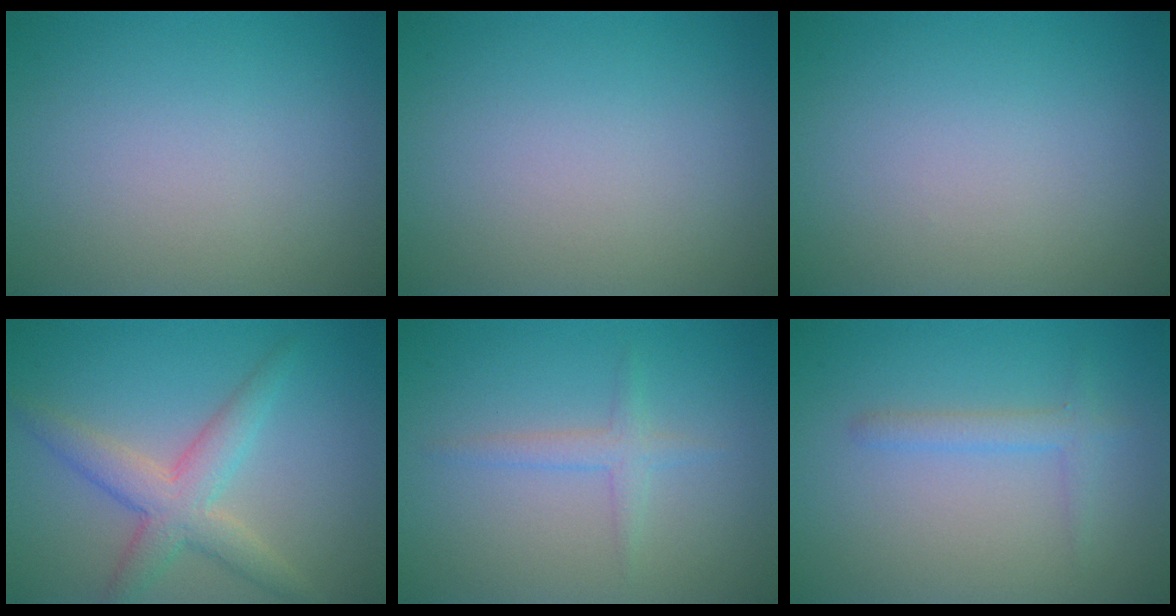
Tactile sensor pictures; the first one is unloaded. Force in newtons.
{"total": 0.0}
{"total": 0.0}
{"total": 4.3, "press": 4.3, "slide": 0.1}
{"total": 1.6, "press": 1.6, "slide": 0.1}
{"total": 1.7, "press": 1.7, "slide": 0.1}